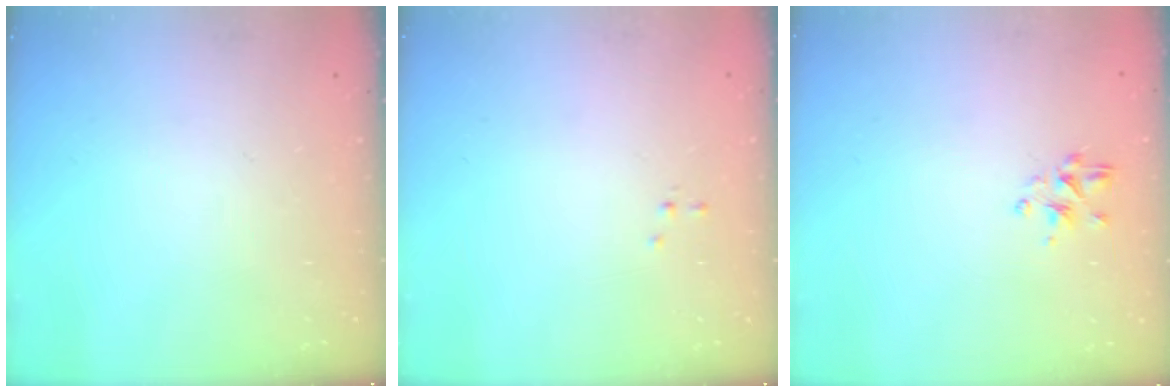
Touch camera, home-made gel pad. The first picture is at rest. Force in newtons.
{"total": 0.0}
{"total": 2.8, "press": 2.7, "slide": 0.8}